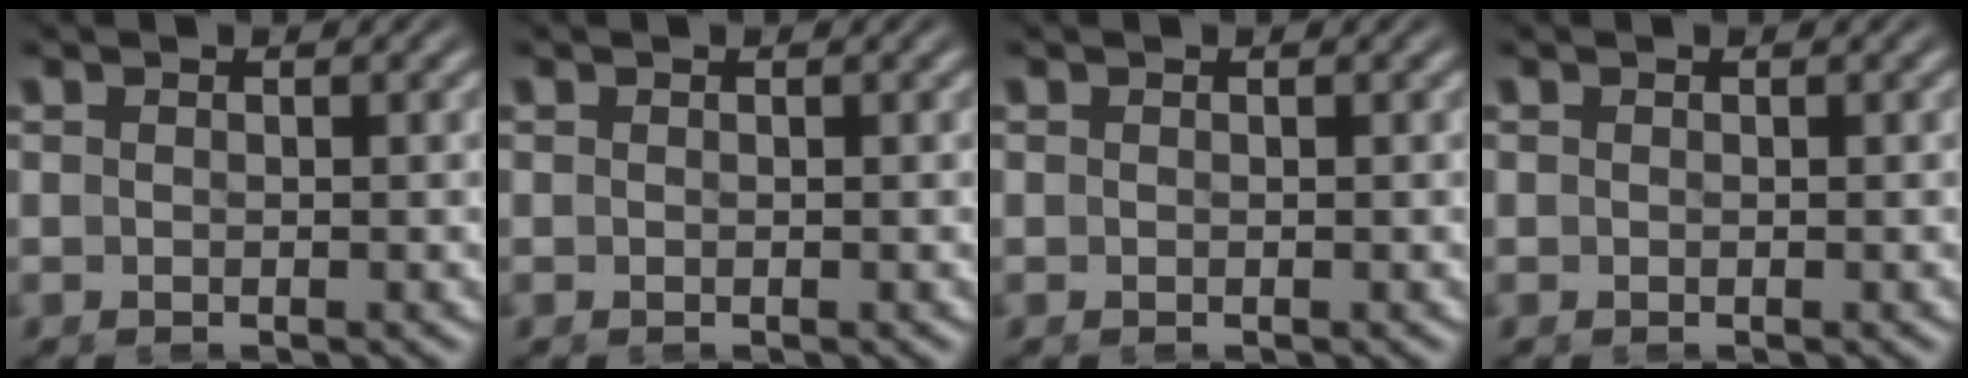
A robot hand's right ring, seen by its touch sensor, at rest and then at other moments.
{"total": 0.0}
{"total": 0.0}
{"total": 0.0}